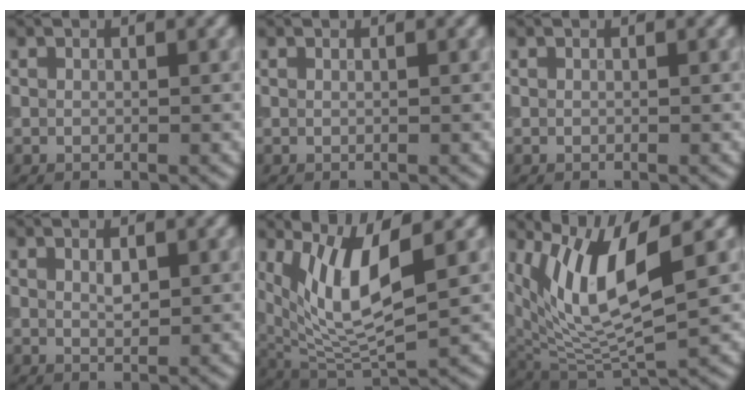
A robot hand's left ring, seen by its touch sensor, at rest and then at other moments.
{"total": 0.0}
{"total": 0.0}
{"total": 1.2, "force": [0.5, 0.5, 1.0], "torque": [-0.019, 0.000, 0.012]}
{"total": 7.8, "force": [2.7, 2.6, 6.9], "torque": [-0.145, -0.015, 0.056]}
{"total": 8.4, "force": [3.1, 3.0, 7.2], "torque": [-0.152, -0.014, 0.060]}